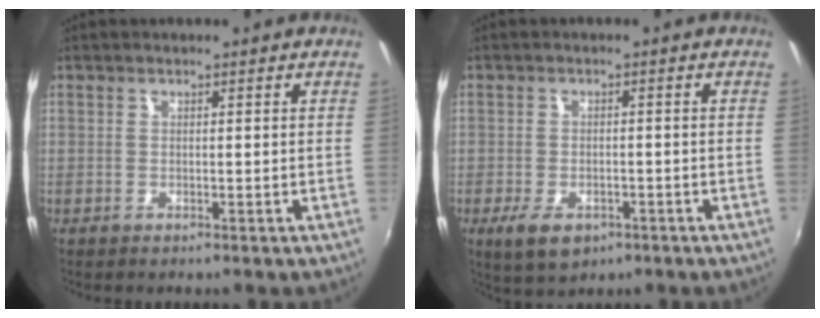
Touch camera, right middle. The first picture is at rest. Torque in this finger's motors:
{"motor_torque": [0.78, -0.71, 0.07, 0.07]}